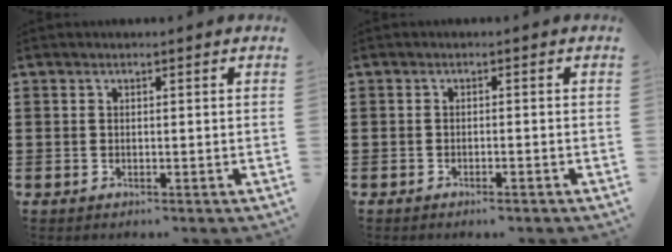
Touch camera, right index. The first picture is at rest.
{"total": 0.9, "force": [-0.8, 0.0, 0.5], "torque": [-0.010, -0.002, -0.015]}